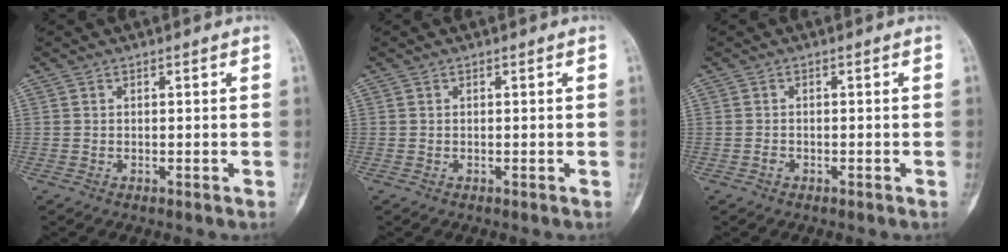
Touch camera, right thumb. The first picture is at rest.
{"total": 0.0}
{"total": 0.8, "force": [-0.5, 0.6, 0.3], "torque": [-0.004, 0.004, -0.011]}